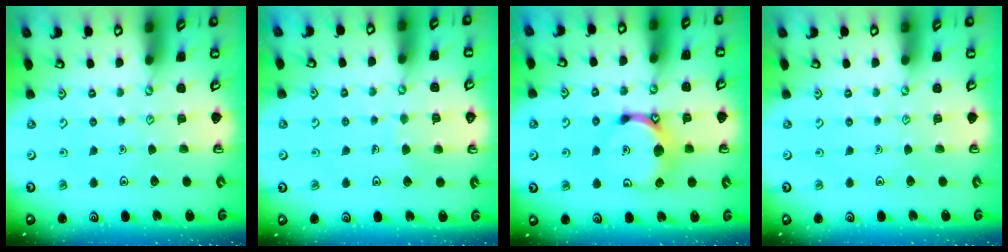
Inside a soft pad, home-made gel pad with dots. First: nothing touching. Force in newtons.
{"total": 4.6, "press": 4.6, "slide": 0.4}
{"total": 11.0, "press": 11.0, "slide": 0.5}
{"total": 0.0}